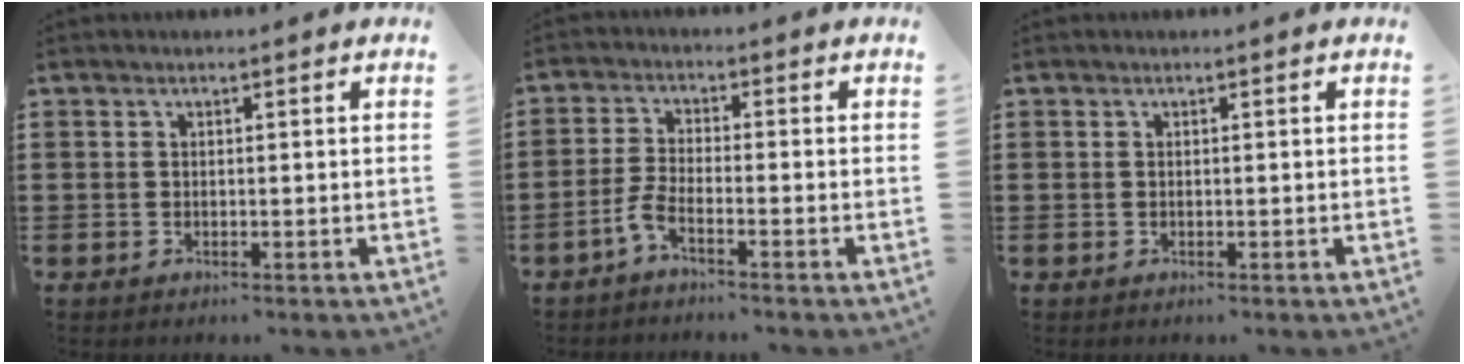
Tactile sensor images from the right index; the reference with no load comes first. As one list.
[{"total": 3.2, "force": [-2.2, 0.4, 2.3], "torque": [-0.063, -0.005, -0.047]}, {"total": 0.0}]